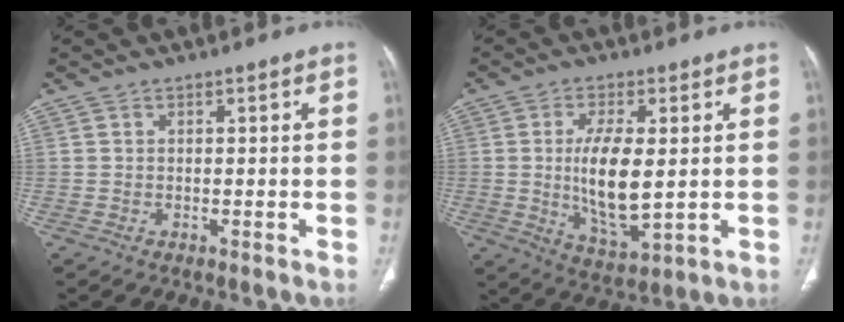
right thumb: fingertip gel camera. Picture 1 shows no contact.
{"total": 11.7, "force": [0.4, 4.7, 10.8], "torque": [-0.196, -0.022, 0.016]}